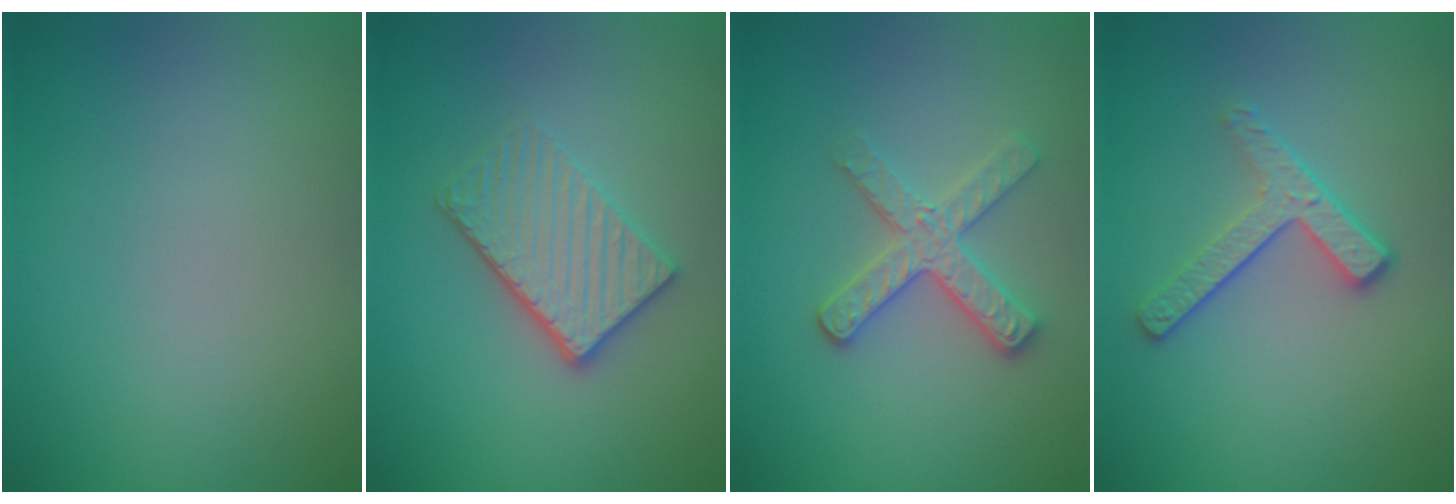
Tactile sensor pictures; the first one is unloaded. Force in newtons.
{"total": 3.8, "press": 3.2, "slide": 2.0}
{"total": 3.1, "press": 2.9, "slide": 1.2}
{"total": 3.0, "press": 2.5, "slide": 1.8}